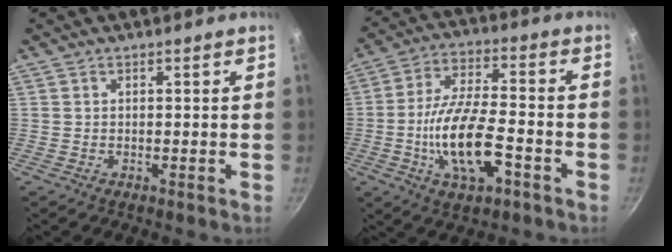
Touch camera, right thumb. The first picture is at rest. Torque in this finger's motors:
{"motor_torque": [1.45, 1.28, 1.79, -0.63, 0.59]}